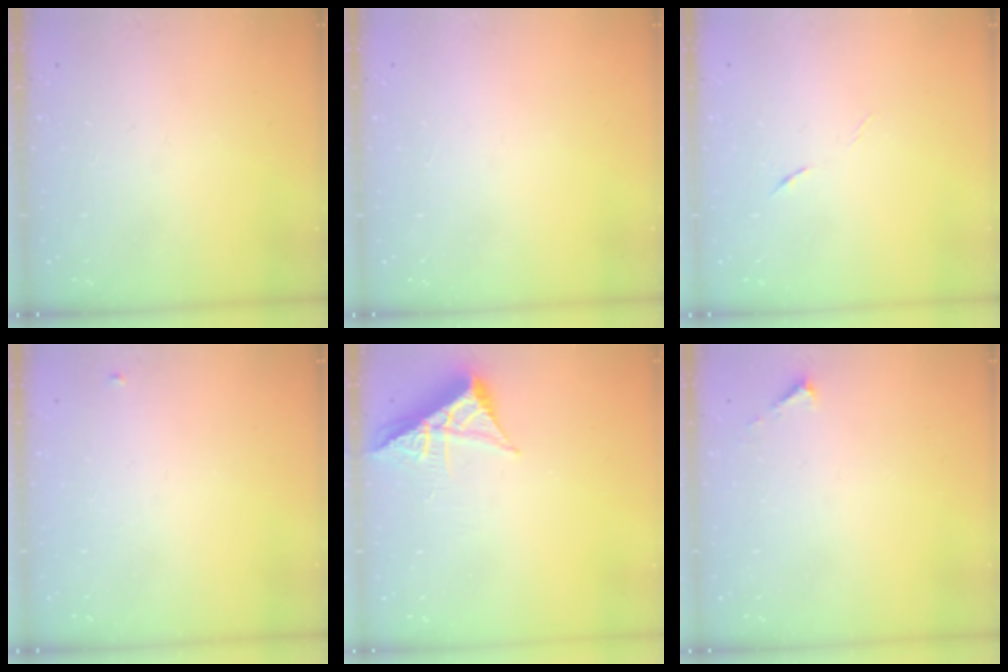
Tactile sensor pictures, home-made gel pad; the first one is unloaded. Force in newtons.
{"total": 1.5, "press": 1.5, "slide": 0.1}
{"total": 4.4, "press": 4.2, "slide": 1.3}
{"total": 3.9, "press": 3.8, "slide": 0.6}
{"total": 6.3, "press": 6.2, "slide": 0.9}
{"total": 2.1, "press": 2.1, "slide": 0.2}